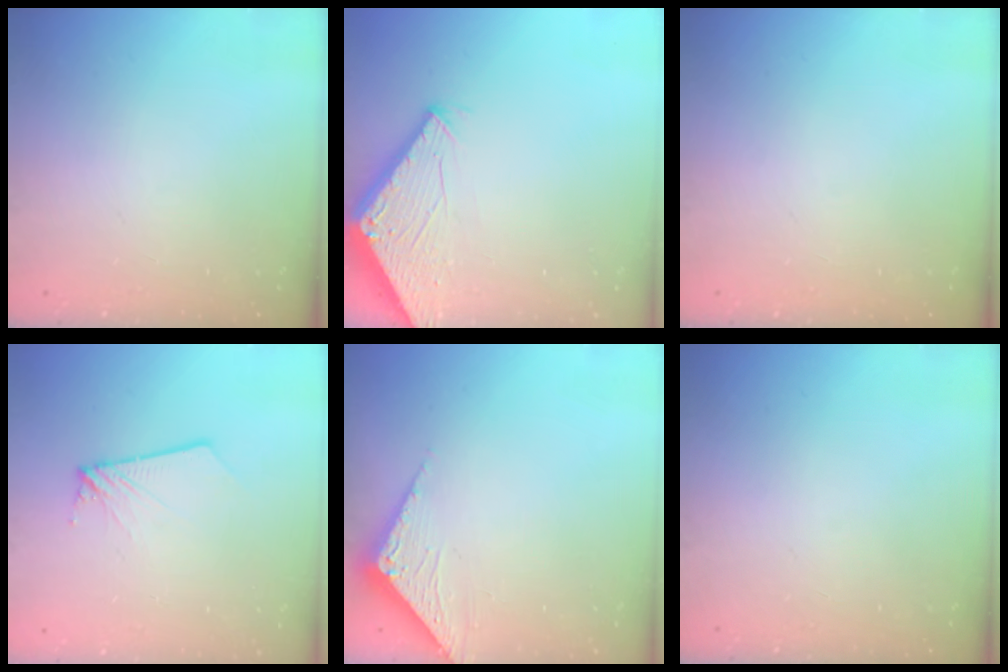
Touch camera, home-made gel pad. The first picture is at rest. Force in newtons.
{"total": 2.8, "press": 2.8, "slide": 0.2}
{"total": 0.0}
{"total": 2.8, "press": 2.8, "slide": 0.3}
{"total": 3.4, "press": 3.4, "slide": 0.3}
{"total": 0.0}